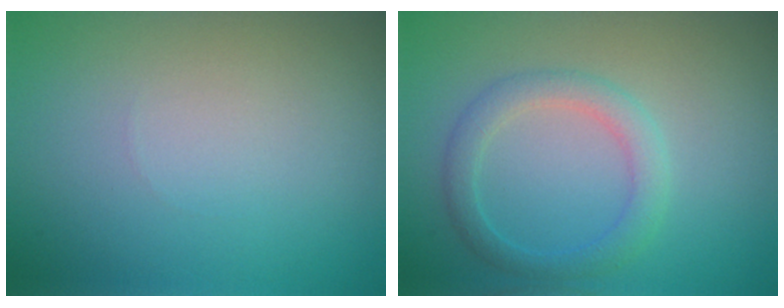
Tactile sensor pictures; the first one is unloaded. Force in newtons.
{"total": 2.7, "press": 2.7, "slide": 0.1}